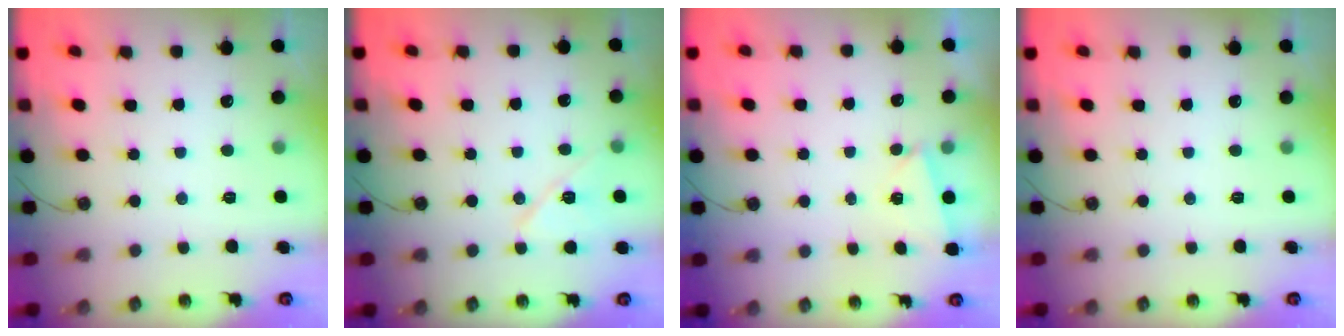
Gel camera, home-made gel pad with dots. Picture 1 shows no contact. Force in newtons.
{"total": 10.0, "press": 9.5, "slide": 3.0}
{"total": 2.7, "press": 1.7, "slide": 2.1}
{"total": 0.0}